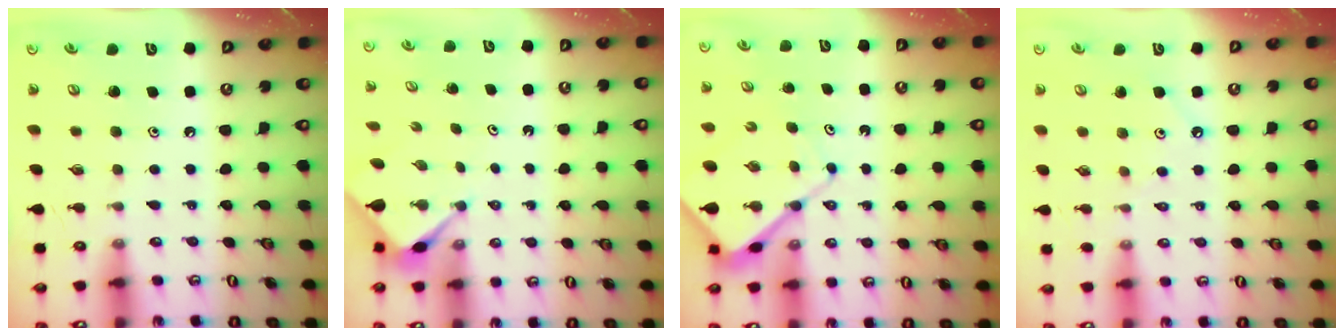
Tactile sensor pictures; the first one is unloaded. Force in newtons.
{"total": 3.3, "press": 3.2, "slide": 0.3}
{"total": 9.1, "press": 9.0, "slide": 1.1}
{"total": 2.6, "press": 2.6, "slide": 0.4}